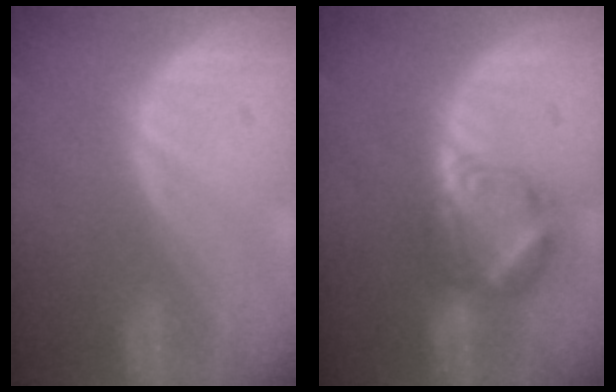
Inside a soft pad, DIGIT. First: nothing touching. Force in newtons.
{"total": 5.9, "press": 5.9, "slide": 0.2}